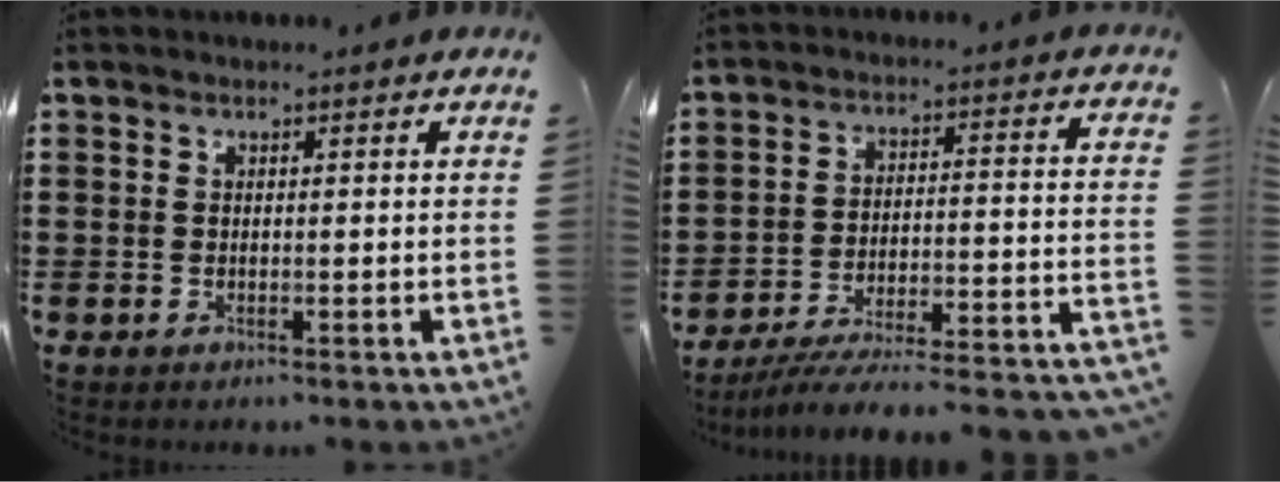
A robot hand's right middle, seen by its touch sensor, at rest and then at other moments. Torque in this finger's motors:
{"motor_torque": [1.55, -0.59, 0.23, 0.13]}